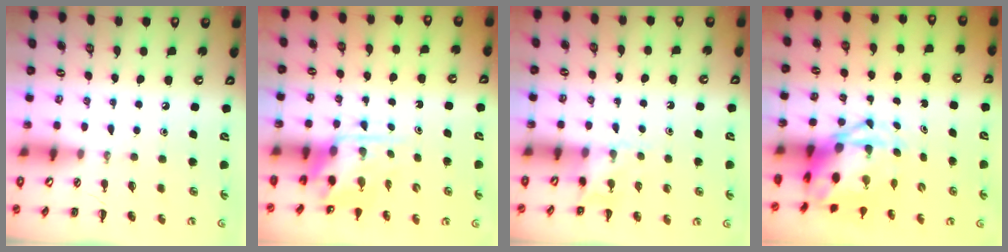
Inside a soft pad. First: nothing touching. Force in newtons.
{"total": 4.6, "press": 4.6, "slide": 0.5}
{"total": 4.5, "press": 4.4, "slide": 1.1}
{"total": 5.4, "press": 5.2, "slide": 1.4}